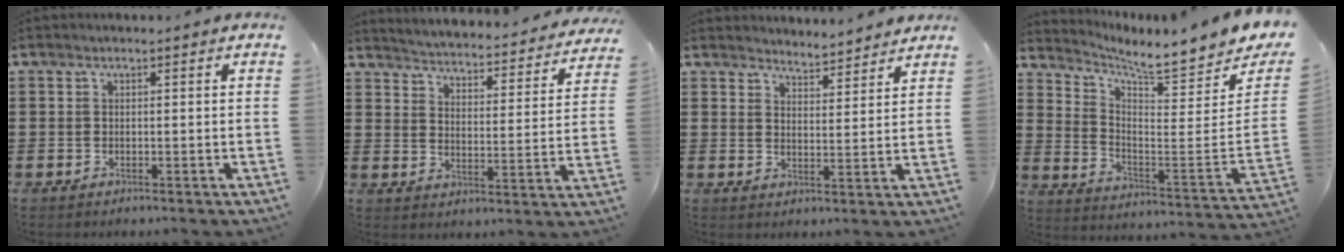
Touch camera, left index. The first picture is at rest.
{"total": 3.6, "force": [3.5, -0.5, 0.1], "torque": [-0.024, -0.038, 0.053]}
{"total": 3.7, "force": [3.7, 0.0, -0.1], "torque": [-0.010, -0.018, 0.067]}
{"total": 5.7, "force": [5.2, -0.1, 2.3], "torque": [-0.058, -0.063, 0.080]}